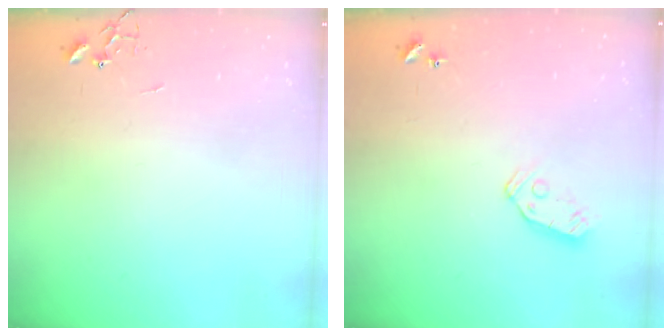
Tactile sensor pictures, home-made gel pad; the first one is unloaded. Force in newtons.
{"total": 6.5, "press": 6.5, "slide": 0.4}